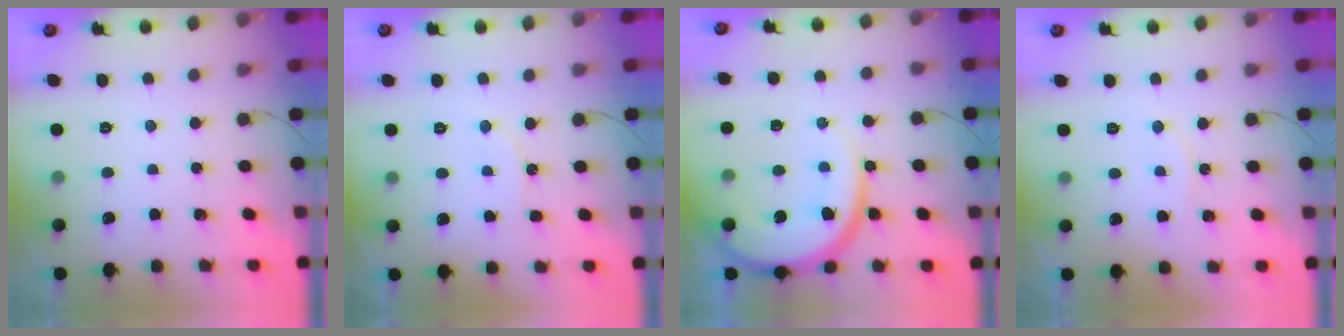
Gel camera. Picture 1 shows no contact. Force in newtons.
{"total": 6.7, "press": 6.3, "slide": 2.3}
{"total": 13.9, "press": 13.8, "slide": 1.4}
{"total": 4.1, "press": 4.0, "slide": 0.5}